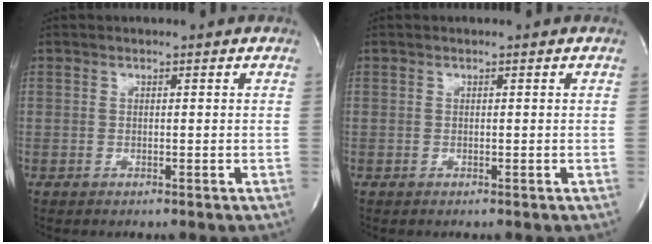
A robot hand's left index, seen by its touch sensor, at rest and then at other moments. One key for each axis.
{"total": 0.0}